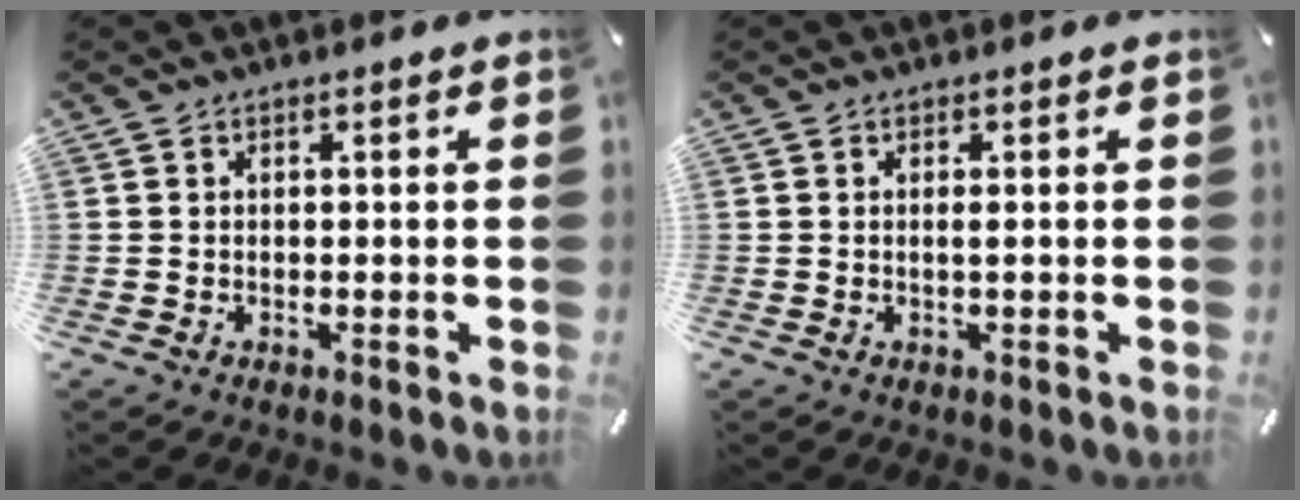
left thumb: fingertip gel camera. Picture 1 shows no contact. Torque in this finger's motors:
{"motor_torque": [-0.17, -0.32, -0.02, 0.05, 0.06]}